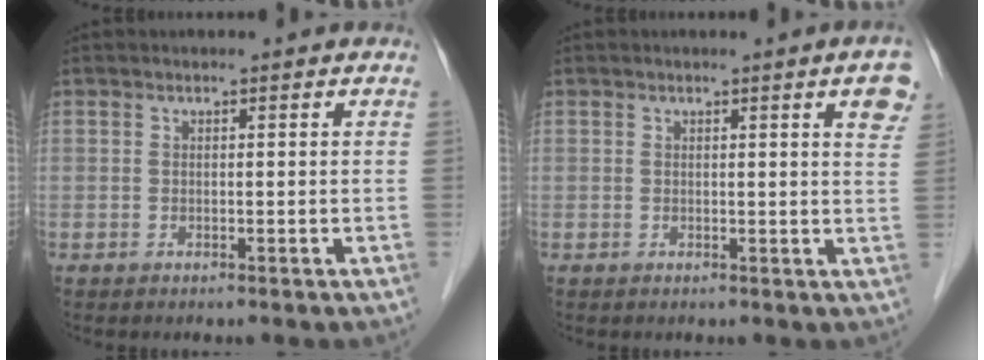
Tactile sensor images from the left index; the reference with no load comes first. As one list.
[{"total": 4.0, "force": [2.2, 0.2, 3.4], "torque": [-0.031, -0.005, 0.018]}]